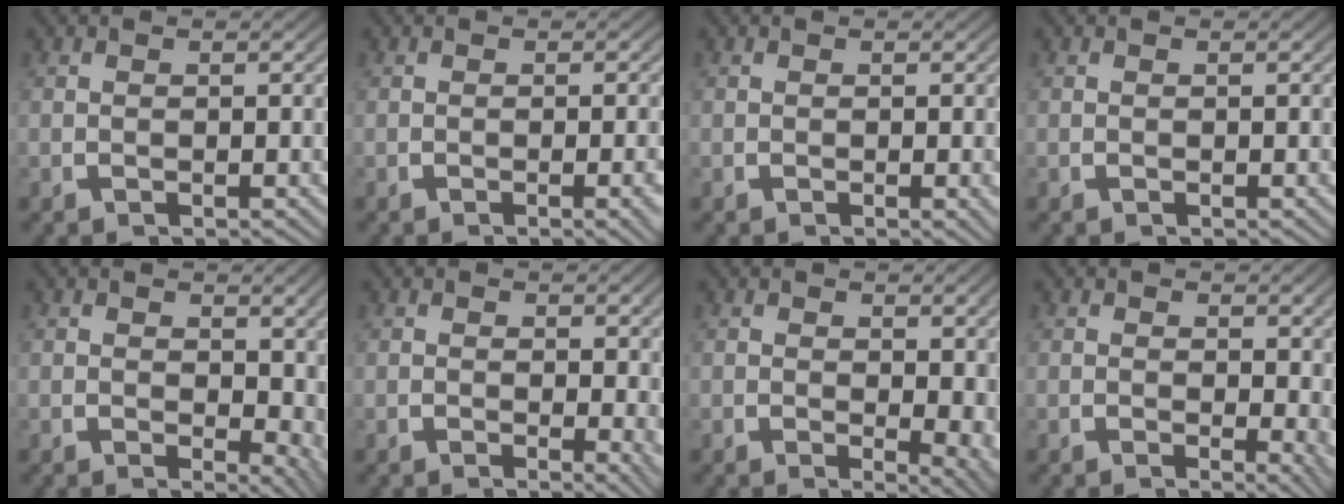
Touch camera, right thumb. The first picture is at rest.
{"total": 1.7, "force": [-0.5, 0.1, 1.6], "torque": [-0.021, 0.004, -0.008]}
{"total": 0.7, "force": [0.0, 0.0, 0.7], "torque": [-0.010, 0.000, 0.002]}
{"total": 0.0}
{"total": 3.5, "force": [0.9, 2.3, 2.6], "torque": [-0.017, -0.017, 0.021]}
{"total": 1.9, "force": [0.5, 0.7, 1.7], "torque": [-0.010, -0.007, 0.006]}
{"total": 3.3, "force": [0.3, 1.5, 2.9], "torque": [-0.024, -0.014, 0.010]}
{"total": 2.3, "force": [0.6, 1.1, 1.9], "torque": [-0.009, -0.007, 0.009]}